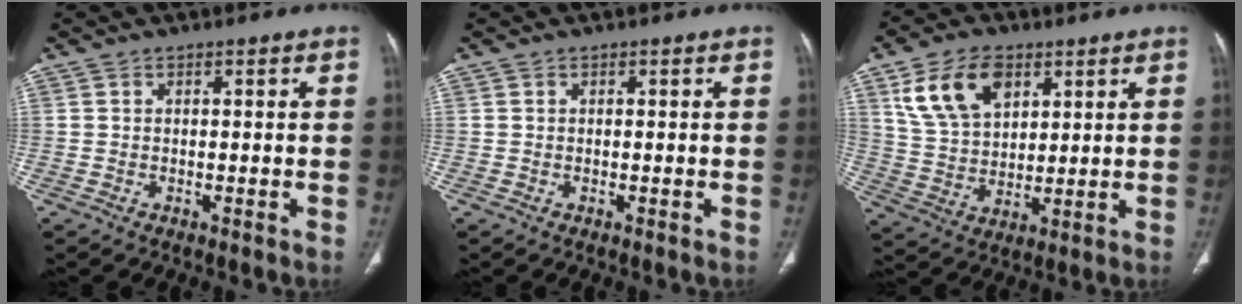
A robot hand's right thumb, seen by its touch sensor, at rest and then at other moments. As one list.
[{"total": 0.0}, {"total": 12.7, "force": [6.1, 7.9, 7.9], "torque": [-0.123, -0.015, 0.123]}]